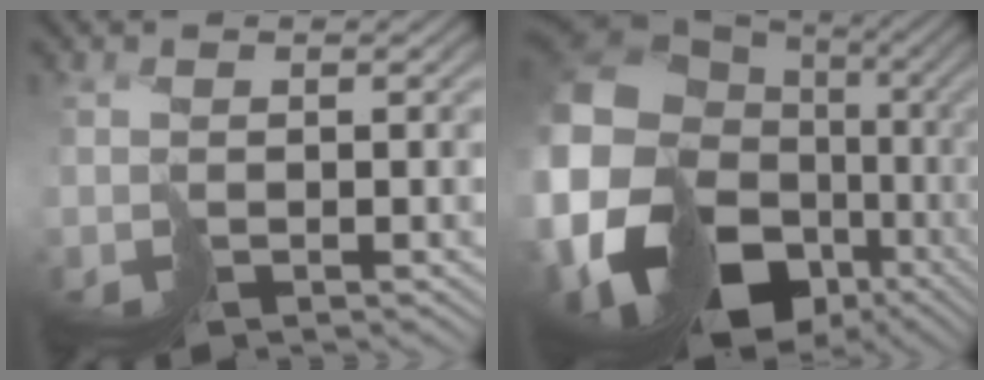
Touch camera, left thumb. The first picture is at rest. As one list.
[{"total": 20.4, "force": [-5.5, 16.4, 10.7], "torque": [-0.268, -0.041, -0.062]}]